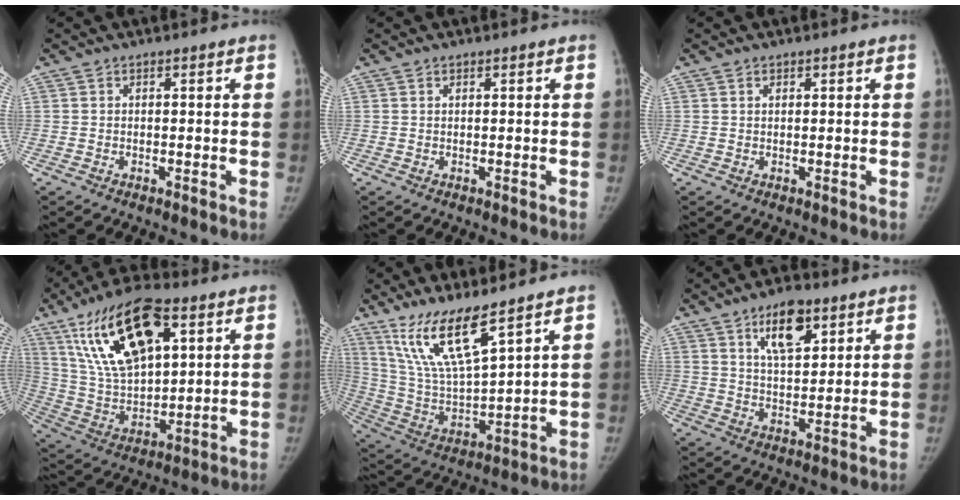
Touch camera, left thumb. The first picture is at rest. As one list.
[{"total": 0.6, "force": [0.4, 0.3, 0.3], "torque": [-0.006, -0.001, 0.007]}, {"total": 0.9, "force": [0.6, 0.6, 0.5], "torque": [-0.006, -0.003, 0.009]}, {"total": 21.8, "force": [9.9, 9.8, 16.8], "torque": [-0.287, -0.023, 0.184]}, {"total": 14.5, "force": [9.9, 2.8, 10.2], "torque": [-0.190, -0.057, 0.211]}, {"total": 9.9, "force": [5.4, 4.4, 7.1], "torque": [-0.097, -0.027, 0.092]}]